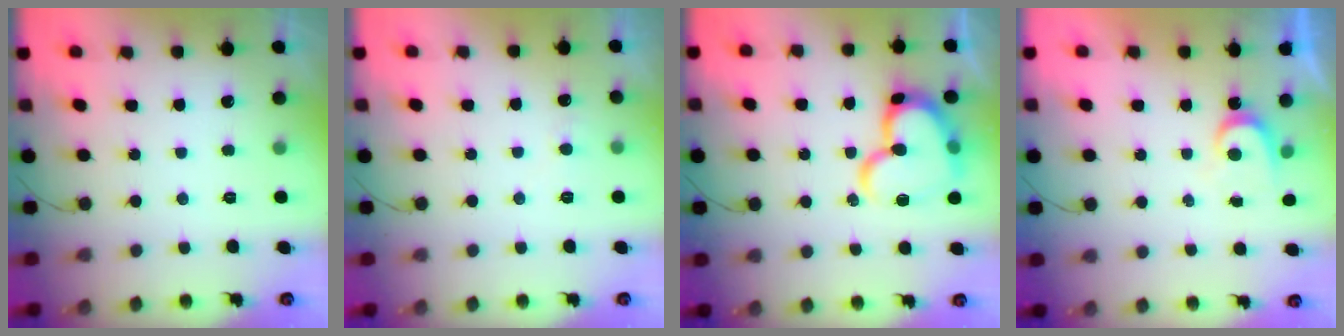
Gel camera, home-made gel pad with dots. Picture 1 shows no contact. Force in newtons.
{"total": 4.8, "press": 4.8, "slide": 0.4}
{"total": 18.7, "press": 18.6, "slide": 1.9}
{"total": 3.1, "press": 3.1, "slide": 0.3}